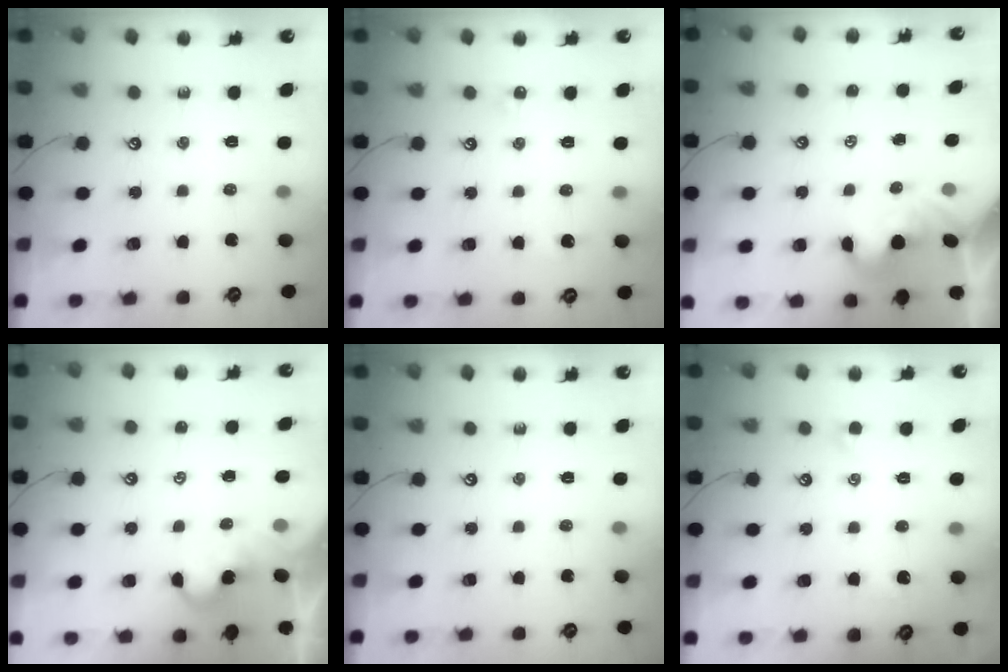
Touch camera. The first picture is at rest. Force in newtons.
{"total": 3.0, "press": 3.0, "slide": 0.5}
{"total": 2.2, "press": 2.1, "slide": 0.6}
{"total": 0.7, "press": 0.7, "slide": 0.2}
{"total": 0.0}
{"total": 0.9, "press": 0.6, "slide": 0.6}